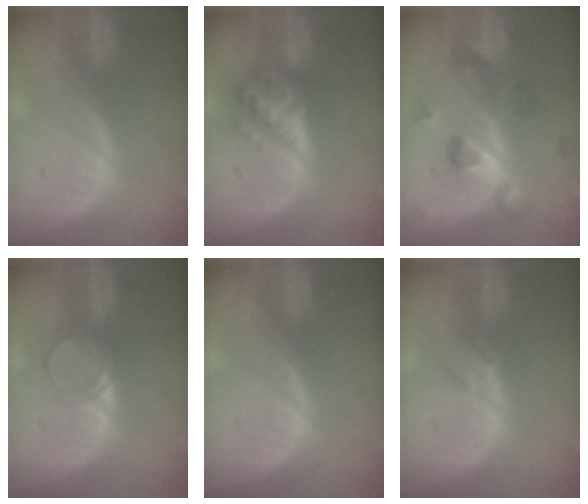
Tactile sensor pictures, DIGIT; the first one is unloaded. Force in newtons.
{"total": 6.3, "press": 5.7, "slide": 2.6}
{"total": 7.6, "press": 7.6, "slide": 0.6}
{"total": 3.0, "press": 3.0, "slide": 0.3}
{"total": 0.0}
{"total": 1.5, "press": 1.3, "slide": 0.7}